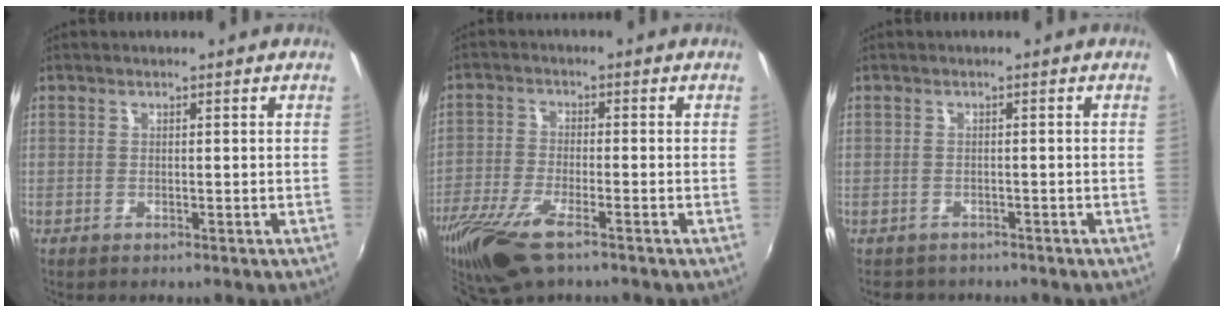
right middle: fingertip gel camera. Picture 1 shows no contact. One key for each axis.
{"total": 12.6, "fx": -8.4, "fy": 3.6, "fz": 8.6, "tx": -0.199, "ty": -0.045, "tz": -0.165}
{"total": 2.9, "fx": -2.4, "fy": 1.5, "fz": 0.4, "tx": -0.016, "ty": -0.011, "tz": -0.035}